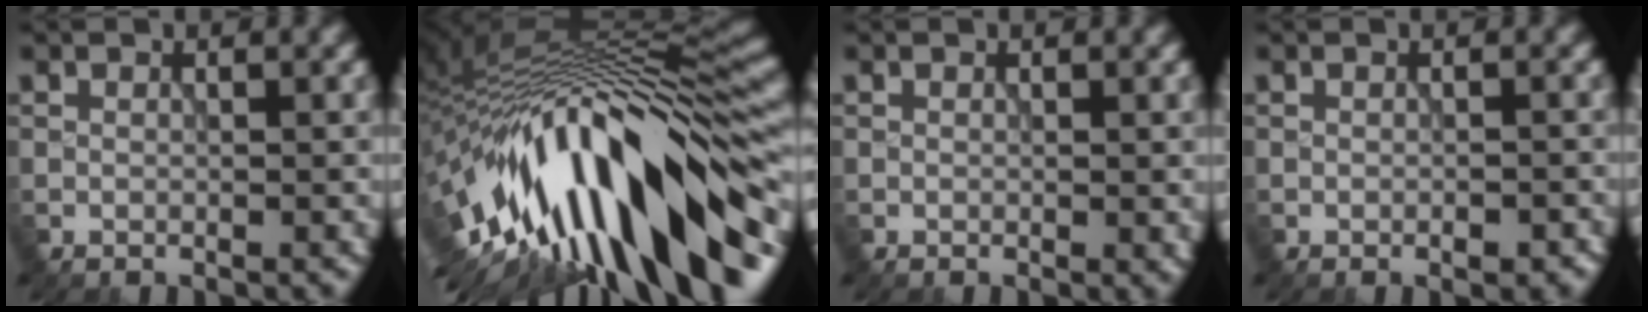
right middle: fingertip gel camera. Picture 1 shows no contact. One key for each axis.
{"total": 16.4, "fx": -5.4, "fy": 5.5, "fz": 14.5, "tx": -0.231, "ty": 0.031, "tz": -0.095}
{"total": 0.5, "fx": 0.0, "fy": 0.2, "fz": 0.5, "tx": -0.005, "ty": -0.002, "tz": 0.000}
{"total": 1.2, "fx": -0.6, "fy": 0.5, "fz": 0.9, "tx": -0.015, "ty": -0.002, "tz": -0.008}